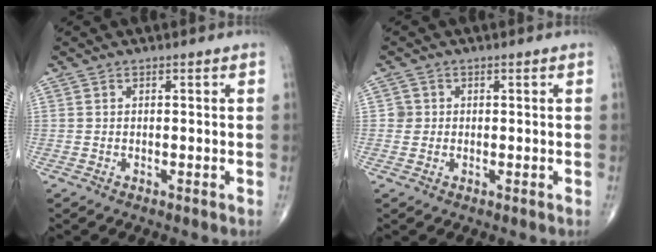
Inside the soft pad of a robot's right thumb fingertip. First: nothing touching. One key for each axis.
{"total": 1.6, "fx": 0.1, "fy": 1.6, "fz": 0.1, "tx": 0.010, "ty": 0.005, "tz": -0.001}